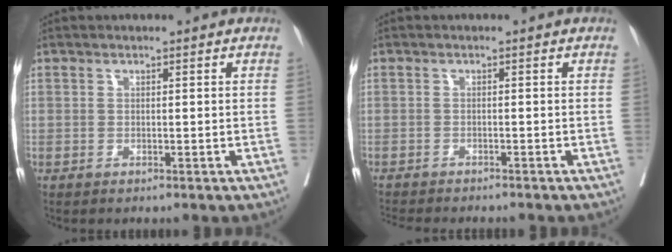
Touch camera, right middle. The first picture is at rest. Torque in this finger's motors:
{"motor_torque": [0.97, -1.16, 0.17, 0.03]}